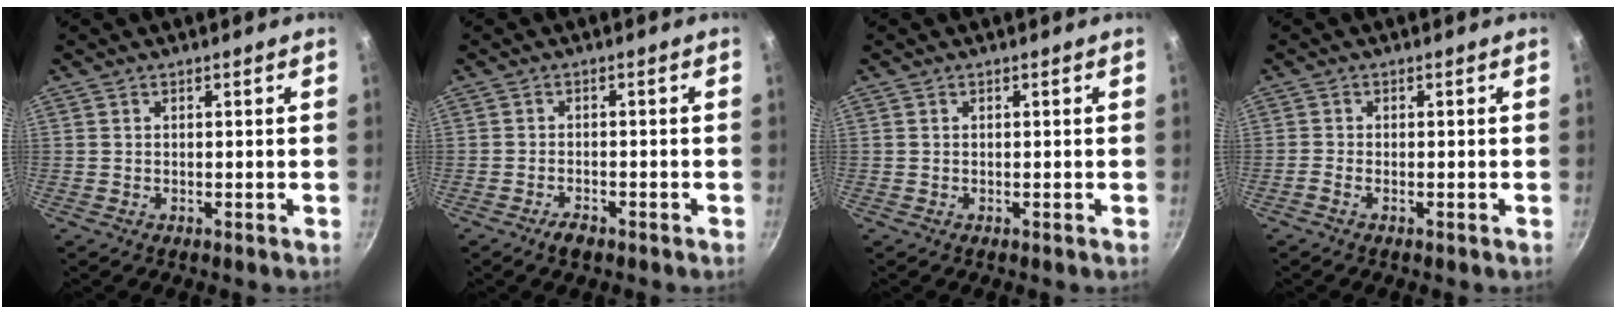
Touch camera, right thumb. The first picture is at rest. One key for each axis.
{"total": 2.5, "fx": -1.8, "fy": 1.0, "fz": 1.4, "tx": -0.027, "ty": 0.015, "tz": -0.032}
{"total": 0.0}
{"total": 1.1, "fx": -0.8, "fy": 0.2, "fz": 0.7, "tx": -0.030, "ty": 0.008, "tz": -0.024}